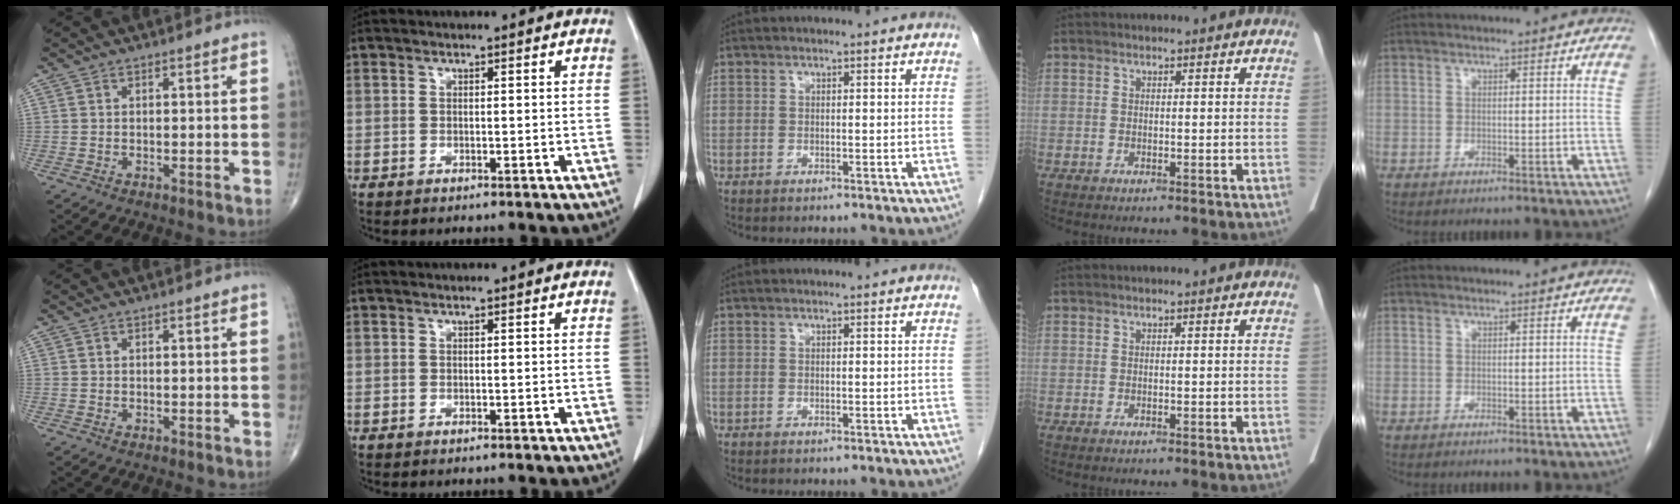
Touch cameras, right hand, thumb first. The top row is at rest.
{}